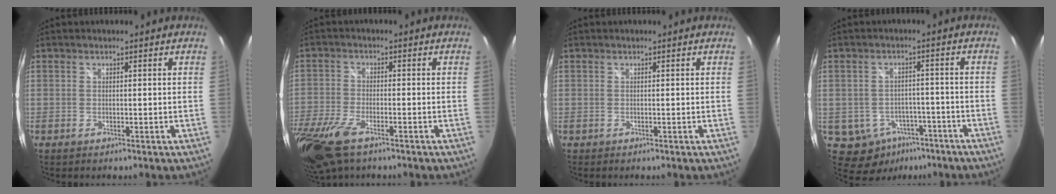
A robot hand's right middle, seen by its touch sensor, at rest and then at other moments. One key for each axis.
{"total": 13.8, "fx": -9.0, "fy": 5.4, "fz": 9.0, "tx": -0.219, "ty": -0.055, "tz": -0.172}
{"total": 0.0}
{"total": 8.8, "fx": -4.8, "fy": 6.7, "fz": 3.2, "tx": -0.072, "ty": 0.008, "tz": -0.046}